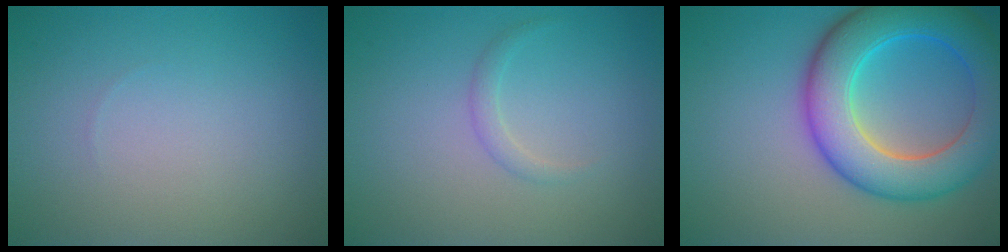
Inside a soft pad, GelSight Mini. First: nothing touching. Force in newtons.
{"total": 1.0, "press": 1.0, "slide": 0.1}
{"total": 9.3, "press": 9.3, "slide": 0.0}